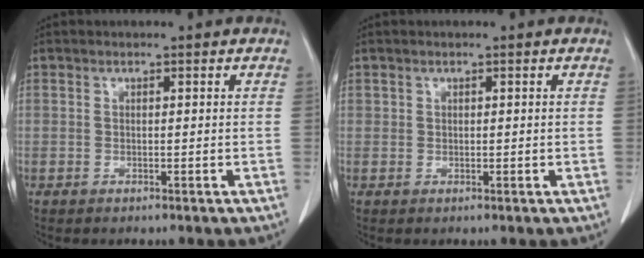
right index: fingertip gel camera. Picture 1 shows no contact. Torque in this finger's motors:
{"motor_torque": [-0.20, 0.22, -0.04, -0.01]}